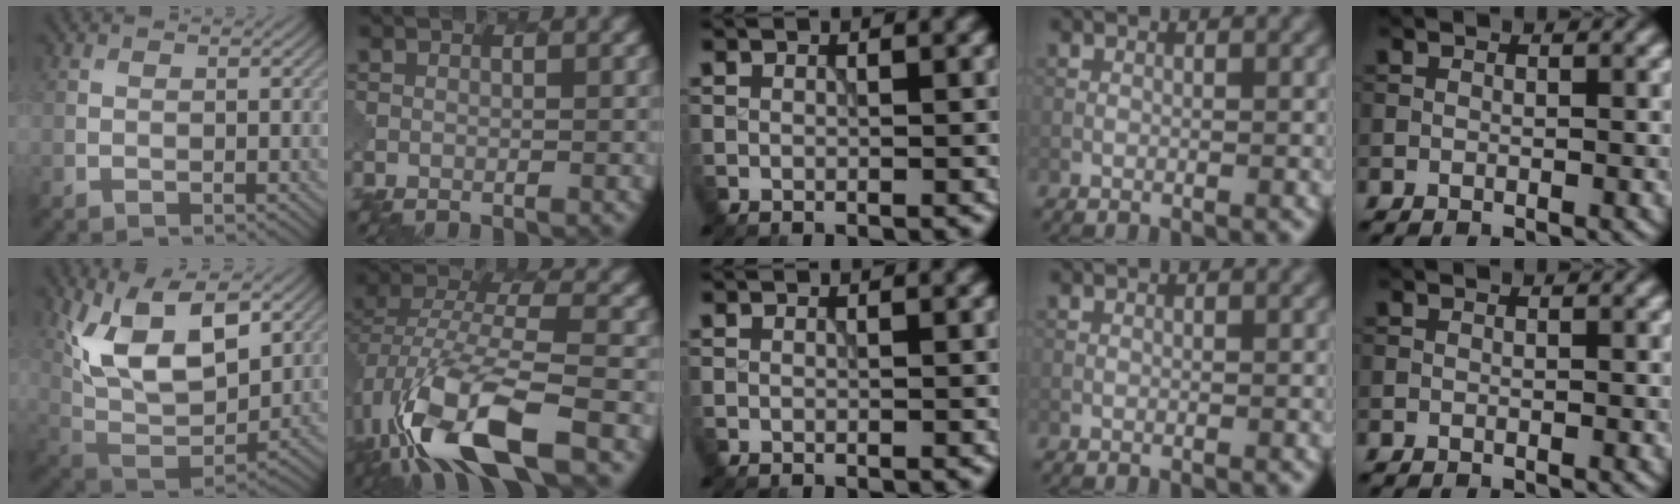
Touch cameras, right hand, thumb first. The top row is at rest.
{"thumb": {"total": 13.8, "force": [5.9, 7.0, 10.4], "torque": [-0.202, -0.004, 0.106]}, "index": {"total": 11.4, "force": [-5.8, 4.4, 8.8], "torque": [-0.182, -0.009, -0.110]}}